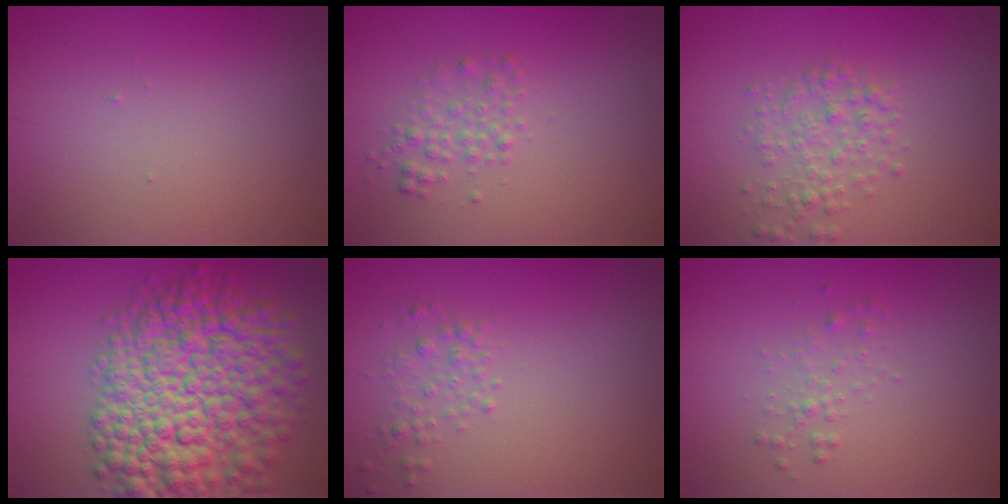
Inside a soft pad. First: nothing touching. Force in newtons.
{"total": 1.8, "press": 1.8, "slide": 0.0}
{"total": 2.5, "press": 2.5, "slide": 0.1}
{"total": 12.1, "press": 12.1, "slide": 0.4}
{"total": 1.4, "press": 1.4, "slide": 0.0}
{"total": 1.1, "press": 1.1, "slide": 0.0}